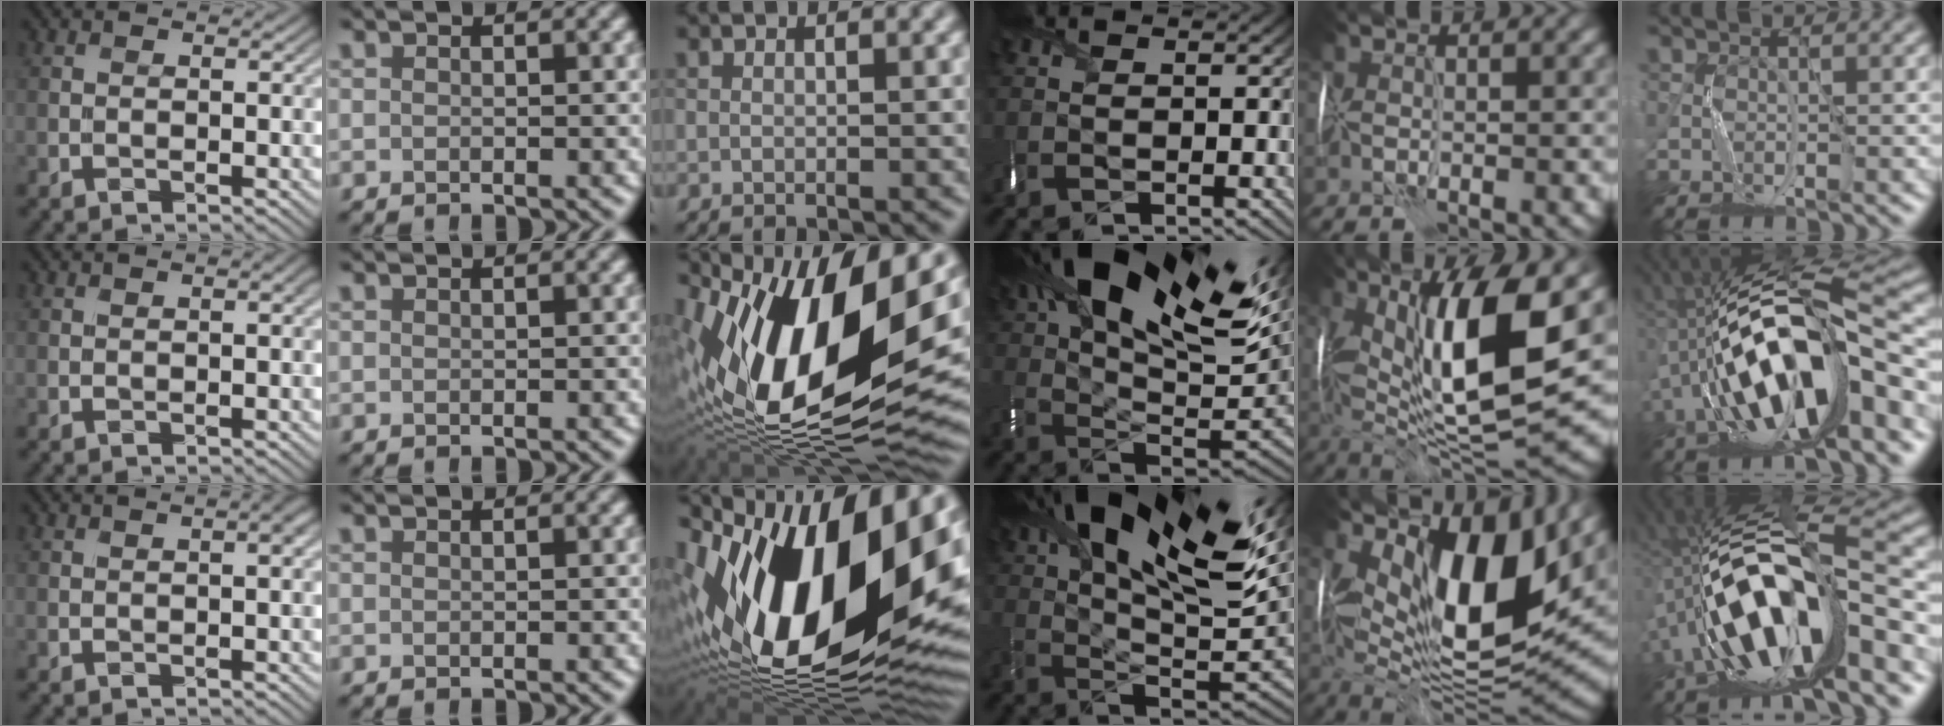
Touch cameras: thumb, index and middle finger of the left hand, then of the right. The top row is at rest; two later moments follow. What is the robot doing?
{"motion": "wrap", "object": "thread"}